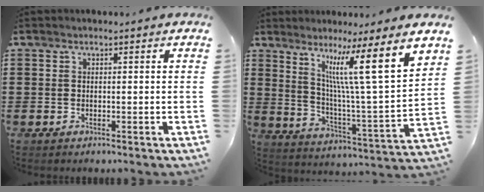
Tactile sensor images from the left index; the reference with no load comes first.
{"total": 12.4, "force": [7.4, 0.1, 9.9], "torque": [-0.178, -0.050, 0.107]}